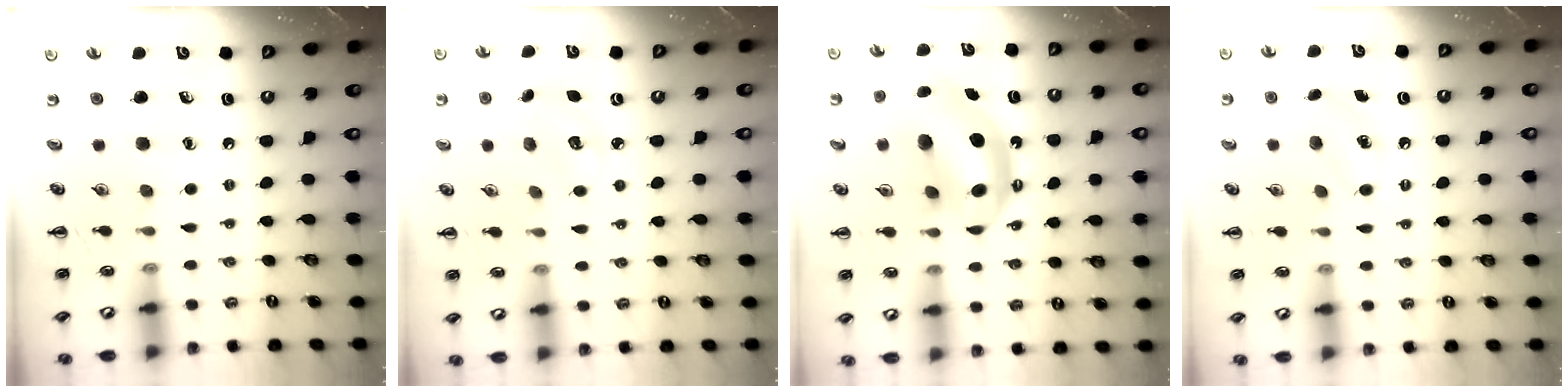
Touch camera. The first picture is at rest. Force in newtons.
{"total": 3.8, "press": 3.6, "slide": 1.1}
{"total": 12.5, "press": 12.0, "slide": 3.5}
{"total": 7.2, "press": 7.1, "slide": 1.4}